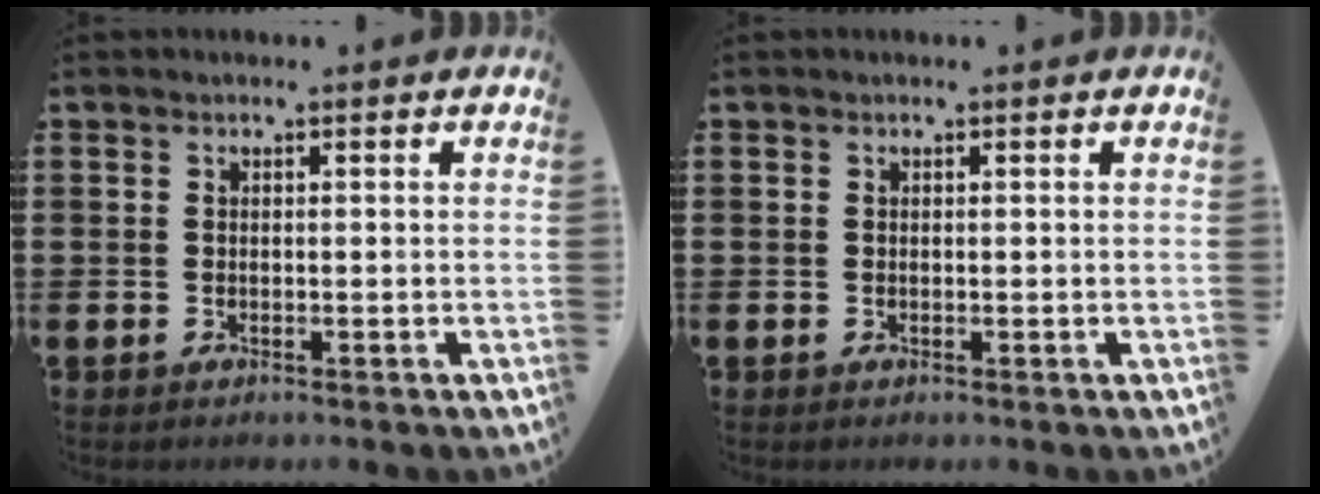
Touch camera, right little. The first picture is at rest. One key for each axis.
{"total": 0.0}